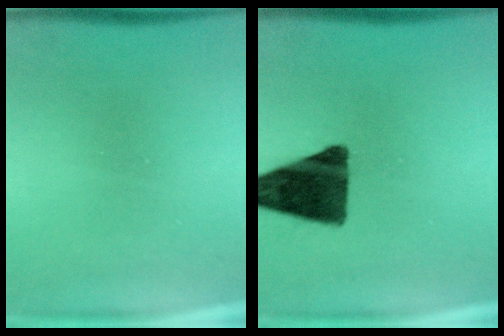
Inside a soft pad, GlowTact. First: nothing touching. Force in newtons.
{"total": 13.4}